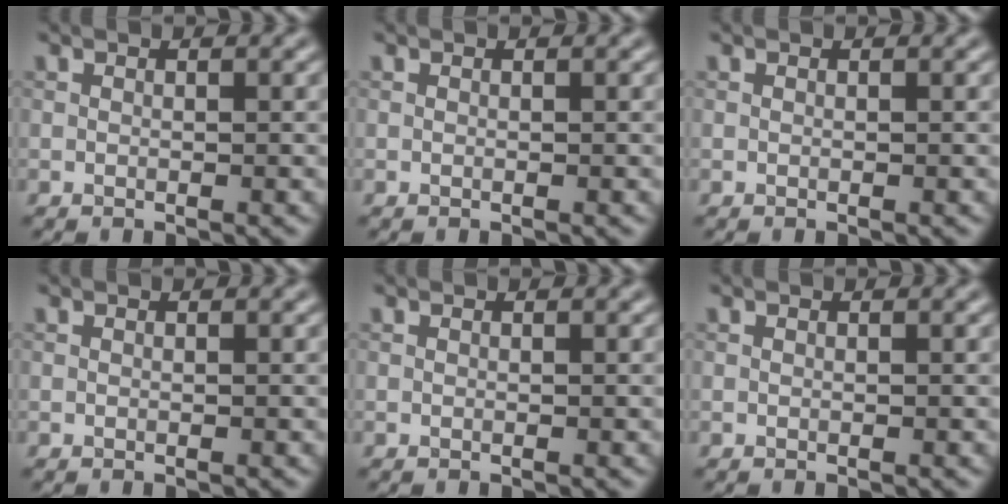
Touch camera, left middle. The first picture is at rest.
{"total": 0.0}
{"total": 0.0}
{"total": 0.0}
{"total": 0.0}
{"total": 0.0}